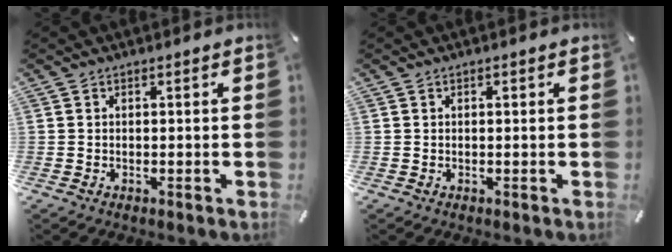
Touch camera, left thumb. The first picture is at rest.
{"total": 0.5, "force": [0.1, 0.3, 0.4], "torque": [-0.009, 0.001, 0.001]}